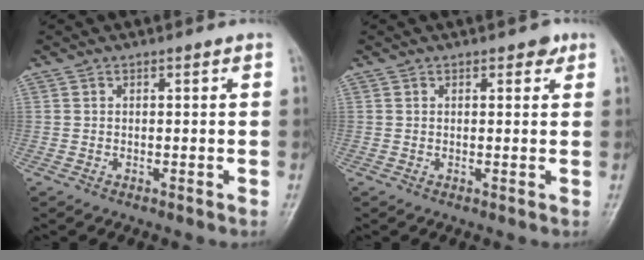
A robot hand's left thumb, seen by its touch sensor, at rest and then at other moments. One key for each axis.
{"total": 1.8, "fx": 1.2, "fy": 1.0, "fz": 0.9, "tx": 0.000, "ty": -0.004, "tz": 0.011}